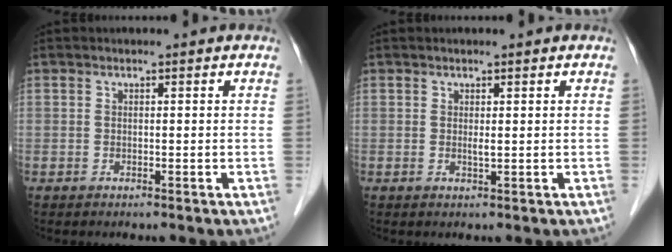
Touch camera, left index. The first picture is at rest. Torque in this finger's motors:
{"motor_torque": [0.12, 0.07, -0.01, 0.00]}